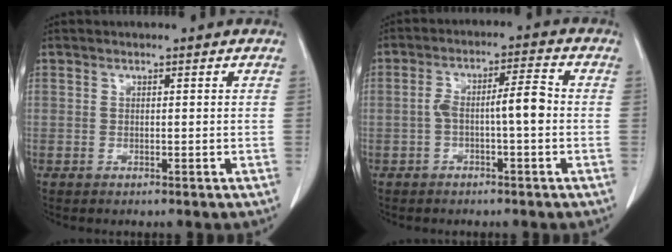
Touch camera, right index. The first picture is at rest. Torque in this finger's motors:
{"motor_torque": [0.89, -0.37, 0.47, 0.10]}